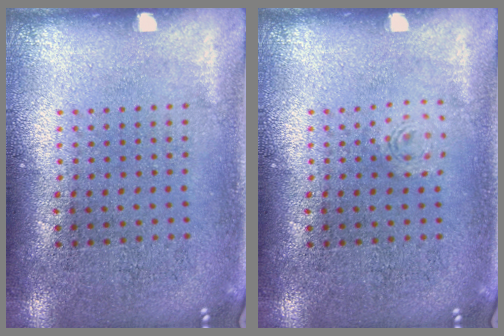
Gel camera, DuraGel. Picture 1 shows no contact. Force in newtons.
{"total": 0.7, "press": 0.6, "slide": 0.2}